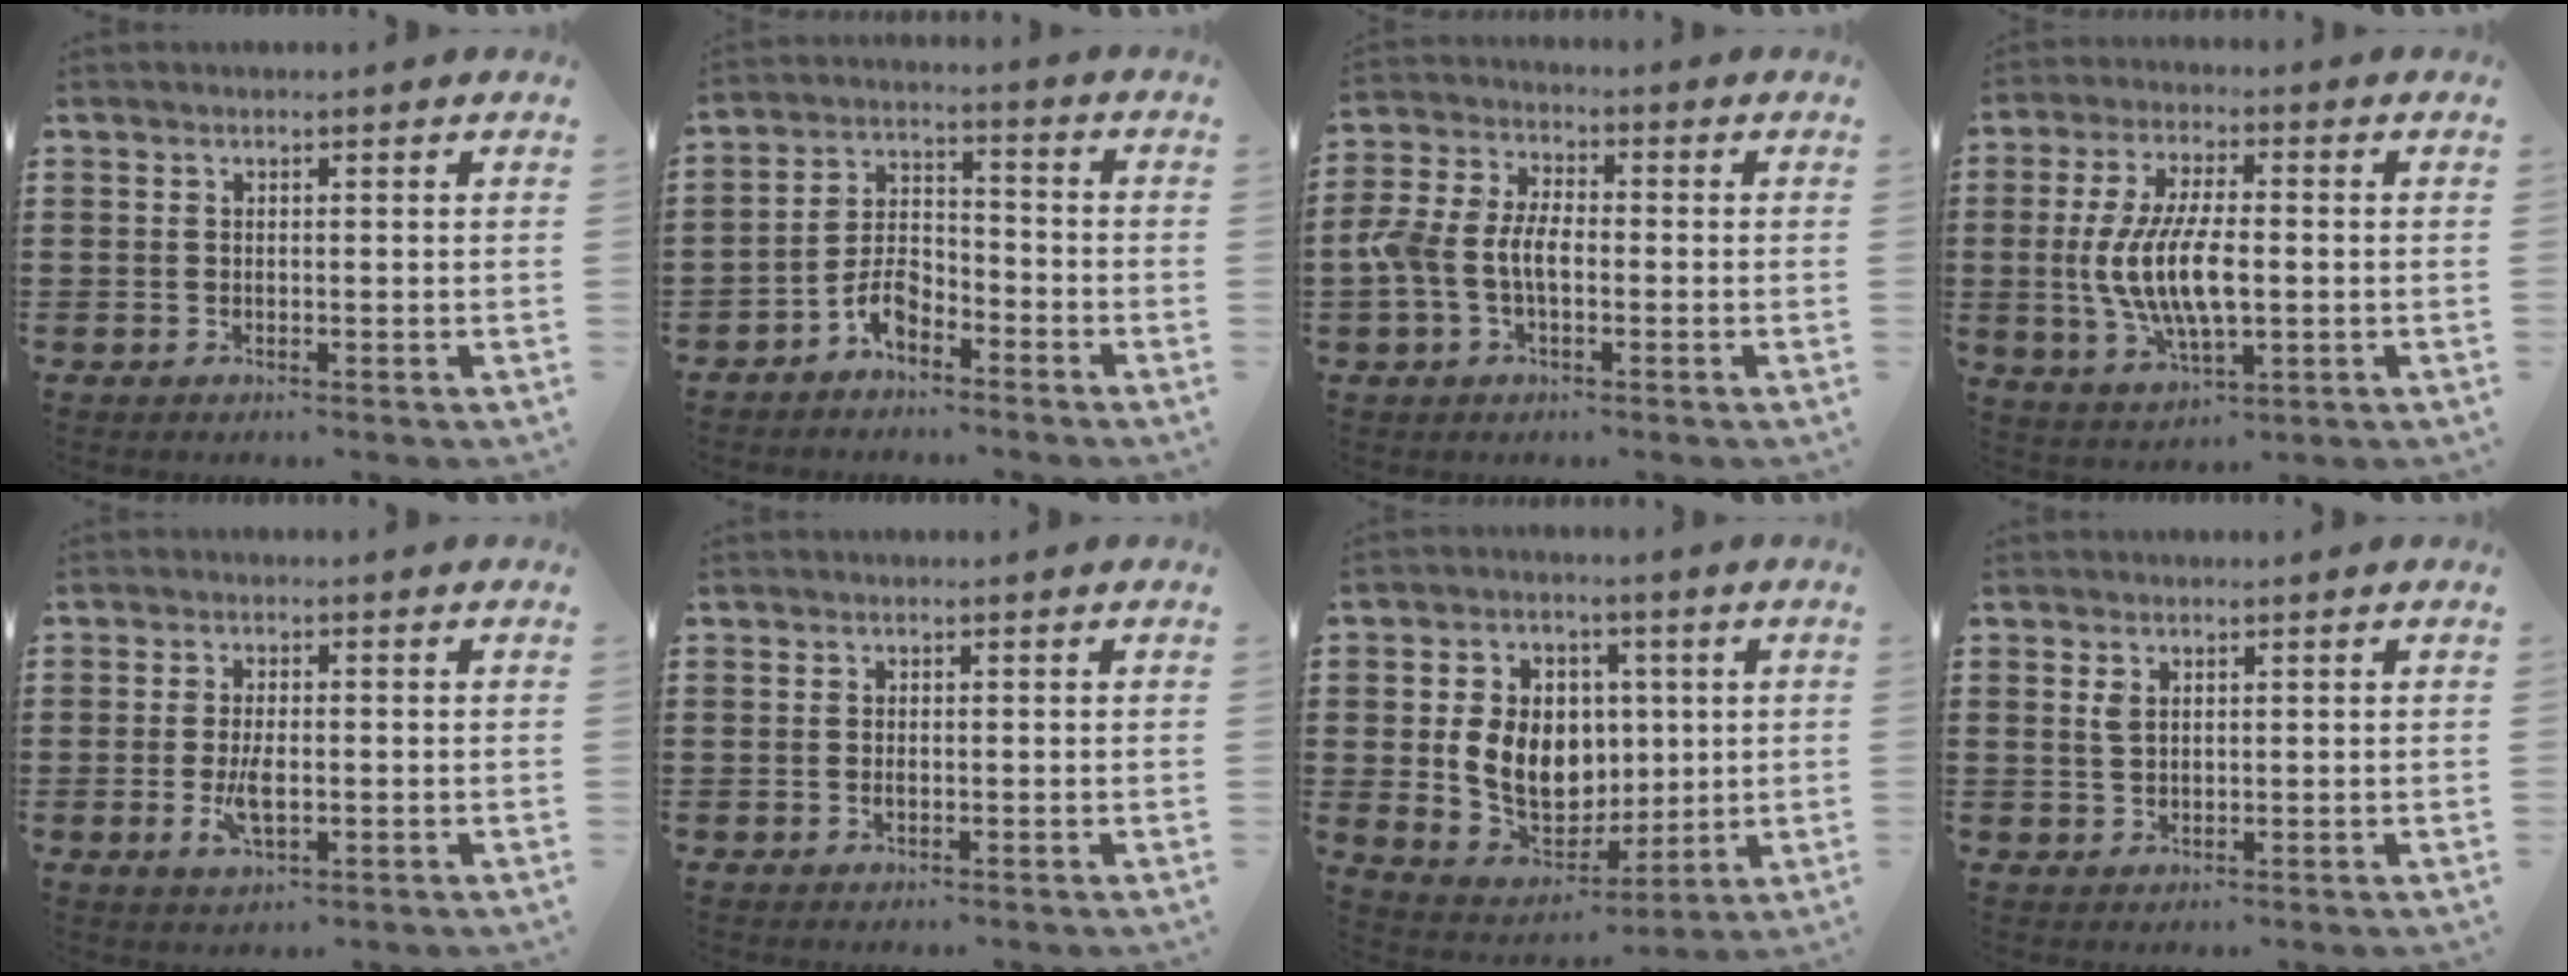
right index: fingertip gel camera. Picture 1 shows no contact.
{"total": 5.5, "force": [-3.6, 2.7, 3.1], "torque": [-0.067, 0.012, -0.071]}
{"total": 6.6, "force": [-1.6, 3.8, 5.1], "torque": [-0.139, -0.006, -0.041]}
{"total": 10.3, "force": [-1.0, 3.9, 9.5], "torque": [-0.207, -0.010, -0.022]}
{"total": 4.2, "force": [-0.8, 1.6, 3.8], "torque": [-0.080, -0.002, -0.016]}
{"total": 0.6, "force": [-0.1, 0.2, 0.6], "torque": [-0.013, -0.004, -0.001]}
{"total": 10.5, "force": [0.6, 8.4, 6.3], "torque": [-0.137, 0.008, 0.013]}
{"total": 1.7, "force": [0.7, 0.9, 1.2], "torque": [-0.028, 0.004, 0.013]}